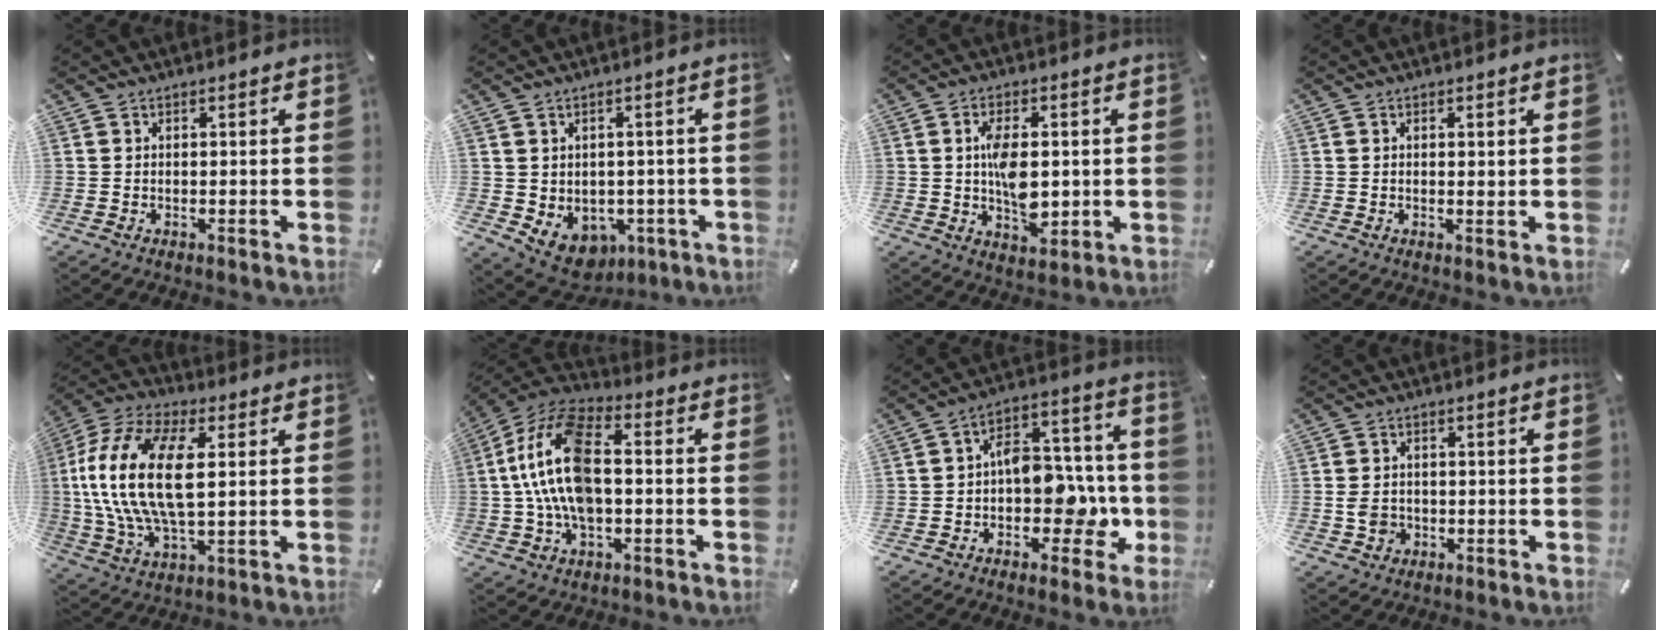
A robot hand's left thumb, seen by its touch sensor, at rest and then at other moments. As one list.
[{"total": 5.5, "force": [-1.3, 5.1, 1.8], "torque": [-0.034, -0.010, -0.021]}, {"total": 9.4, "force": [-0.1, 5.4, 7.7], "torque": [-0.133, 0.001, -0.004]}, {"total": 0.9, "force": [0.2, 0.4, 0.8], "torque": [-0.008, -0.001, 0.001]}, {"total": 19.9, "force": [3.1, 10.1, 16.9], "torque": [-0.375, -0.004, 0.049]}, {"total": 16.6, "force": [-0.5, 9.4, 13.7], "torque": [-0.300, 0.005, -0.013]}, {"total": 13.4, "force": [-2.5, 9.6, 9.0], "torque": [-0.116, 0.009, -0.033]}, {"total": 3.6, "force": [-0.9, 3.2, 1.3], "torque": [-0.014, 0.003, -0.018]}]